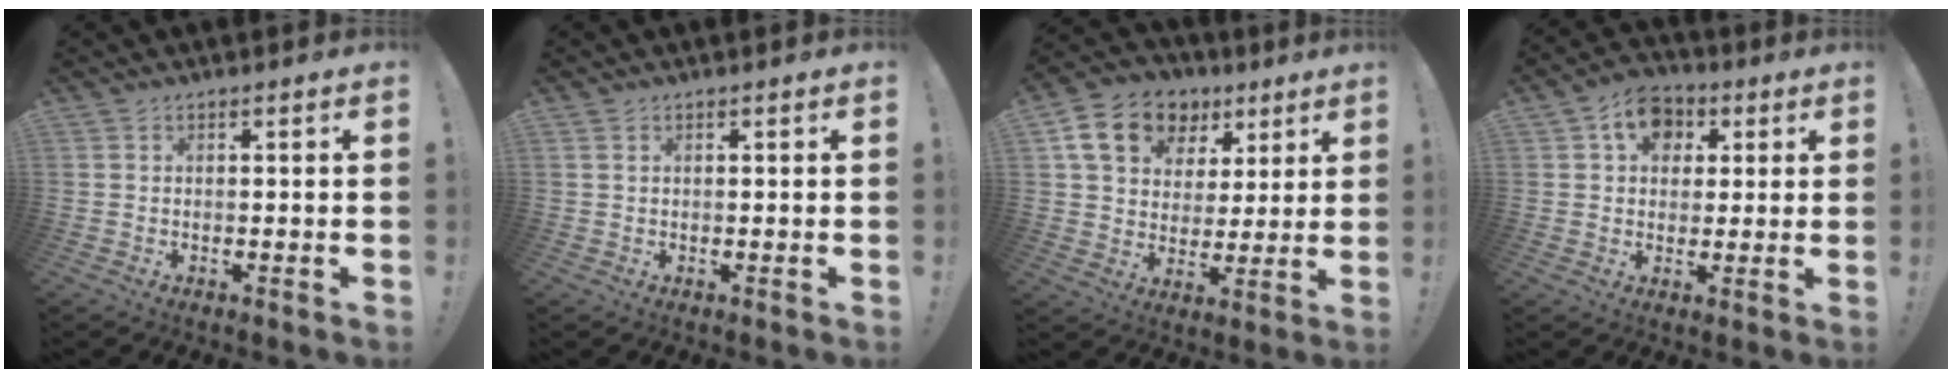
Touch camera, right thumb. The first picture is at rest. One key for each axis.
{"total": 0.5, "fx": 0.3, "fy": 0.2, "fz": 0.3, "tx": -0.002, "ty": -0.001, "tz": 0.004}
{"total": 15.6, "fx": 7.6, "fy": 11.6, "fz": 7.2, "tx": -0.111, "ty": -0.028, "tz": 0.148}
{"total": 10.0, "fx": 3.5, "fy": 8.0, "fz": 5.0, "tx": -0.074, "ty": -0.004, "tz": 0.068}